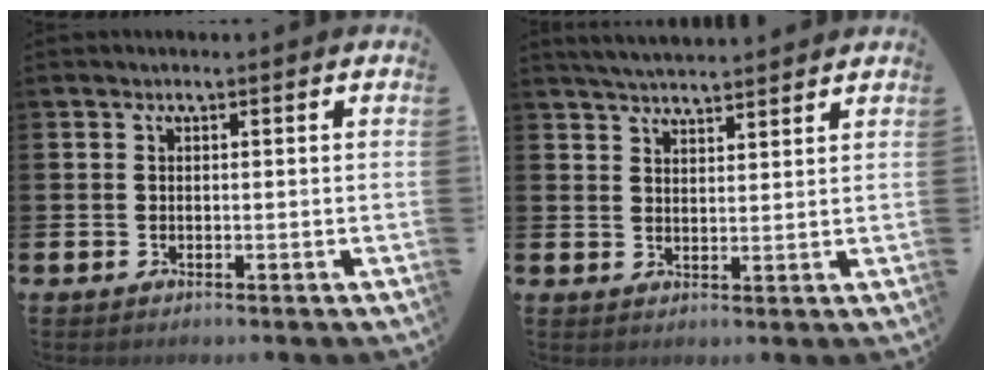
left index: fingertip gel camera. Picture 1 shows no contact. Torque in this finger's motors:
{"motor_torque": [0.09, -0.35, 0.62, 0.17]}